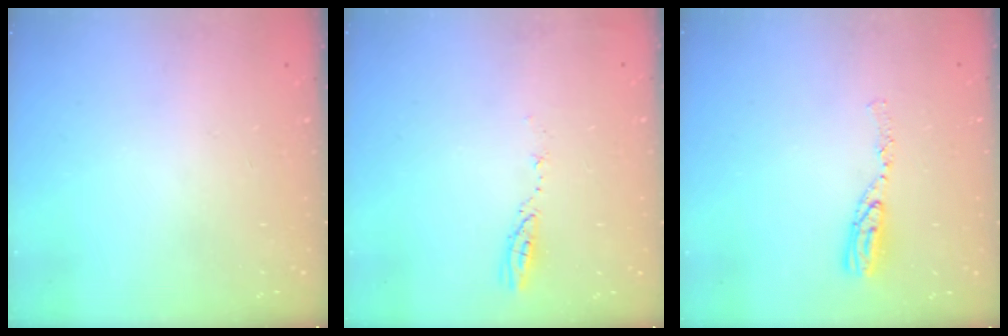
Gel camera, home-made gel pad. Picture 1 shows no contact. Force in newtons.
{"total": 3.9, "press": 3.9, "slide": 0.4}
{"total": 7.0, "press": 7.0, "slide": 0.6}